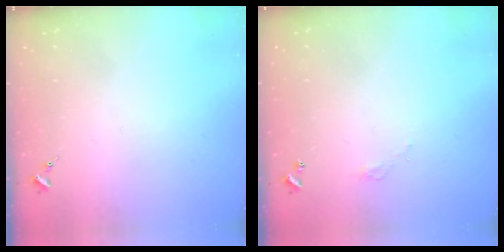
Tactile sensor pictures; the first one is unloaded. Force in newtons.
{"total": 2.7, "press": 2.7, "slide": 0.2}